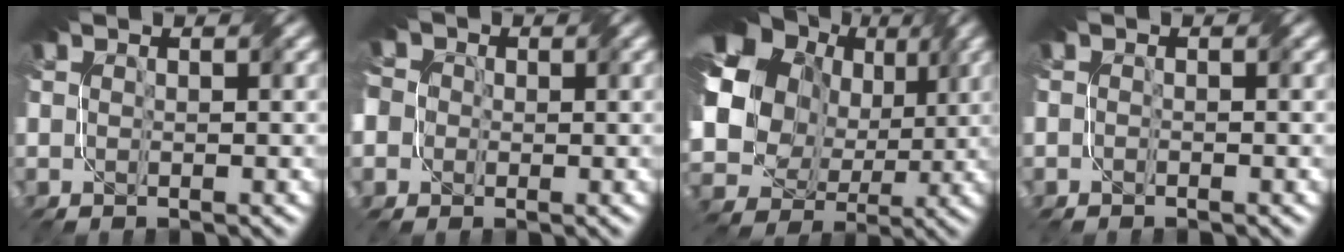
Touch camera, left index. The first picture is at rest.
{"total": 5.0, "force": [-1.5, 4.4, 1.8], "torque": [-0.046, 0.019, -0.038]}
{"total": 15.5, "force": [5.3, 12.5, 7.5], "torque": [-0.189, 0.047, 0.103]}
{"total": 0.6, "force": [-0.5, 0.1, 0.0], "torque": [0.000, -0.001, -0.009]}